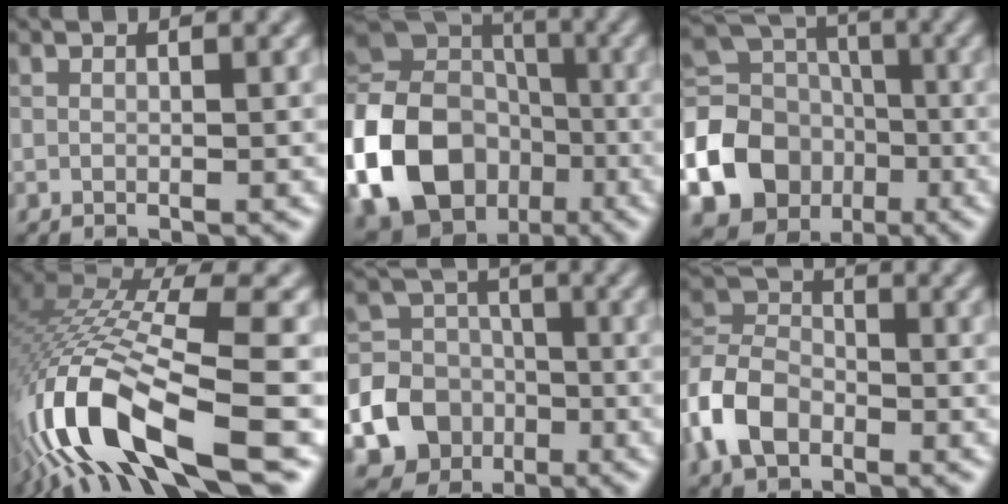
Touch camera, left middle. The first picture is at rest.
{"total": 19.6, "force": [-6.8, 16.3, 8.5], "torque": [-0.200, -0.031, -0.147]}
{"total": 18.1, "force": [-6.3, 16.0, 5.6], "torque": [-0.153, -0.044, -0.136]}
{"total": 13.5, "force": [-5.3, 4.0, 11.7], "torque": [-0.254, 0.010, -0.085]}
{"total": 14.4, "force": [-5.5, 13.0, 2.8], "torque": [-0.085, -0.042, -0.109]}
{"total": 5.7, "force": [-2.7, 3.8, 3.2], "torque": [-0.070, 0.007, -0.065]}